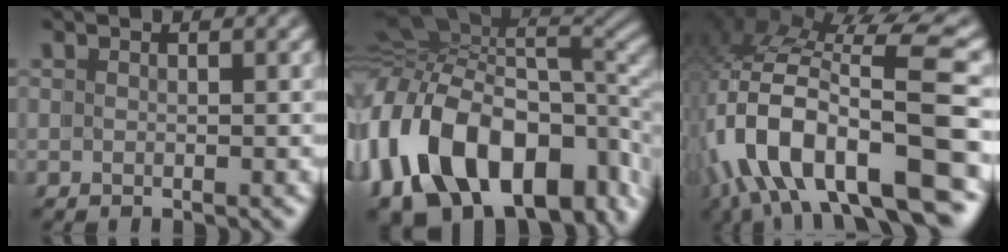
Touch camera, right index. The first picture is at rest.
{"total": 18.4, "force": [-3.3, 12.3, 13.3], "torque": [-0.256, -0.025, -0.046]}
{"total": 11.1, "force": [-1.4, 4.9, 9.8], "torque": [-0.210, -0.018, -0.008]}